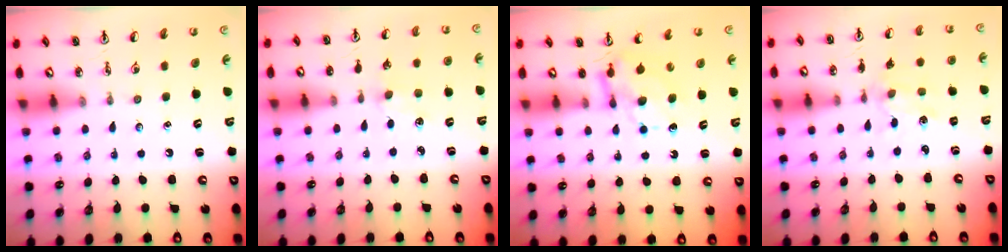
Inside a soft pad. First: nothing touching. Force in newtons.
{"total": 2.0, "press": 2.0, "slide": 0.3}
{"total": 6.8, "press": 6.8, "slide": 0.5}
{"total": 1.7, "press": 1.7, "slide": 0.3}